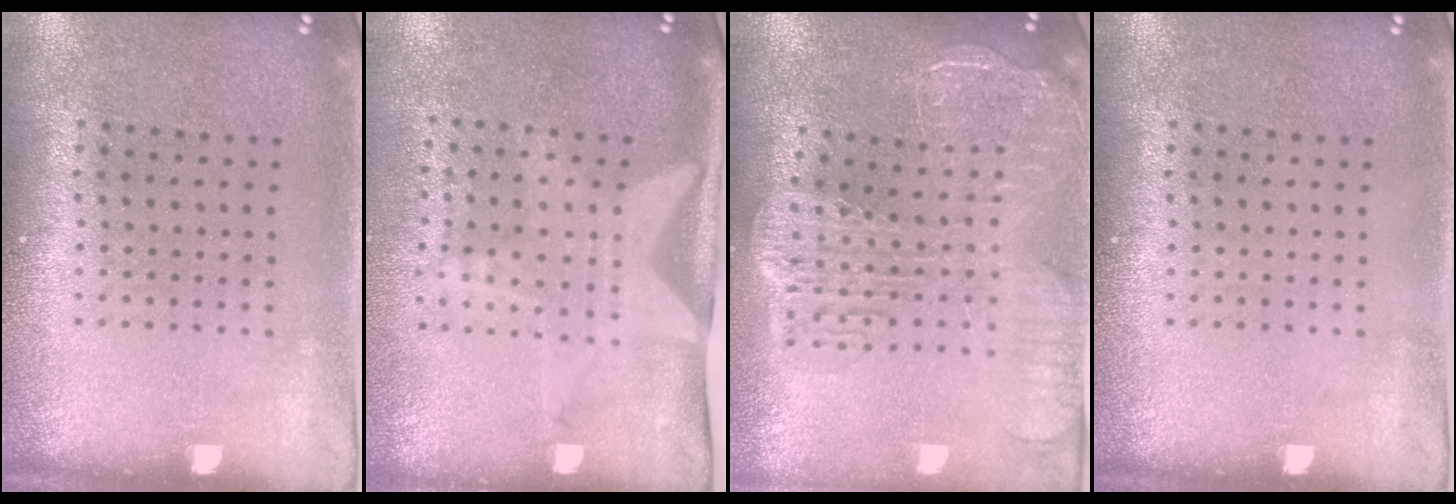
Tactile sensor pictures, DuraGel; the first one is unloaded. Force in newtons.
{"total": 2.0, "press": 1.5, "slide": 1.4}
{"total": 2.7, "press": 2.3, "slide": 1.4}
{"total": 0.0}